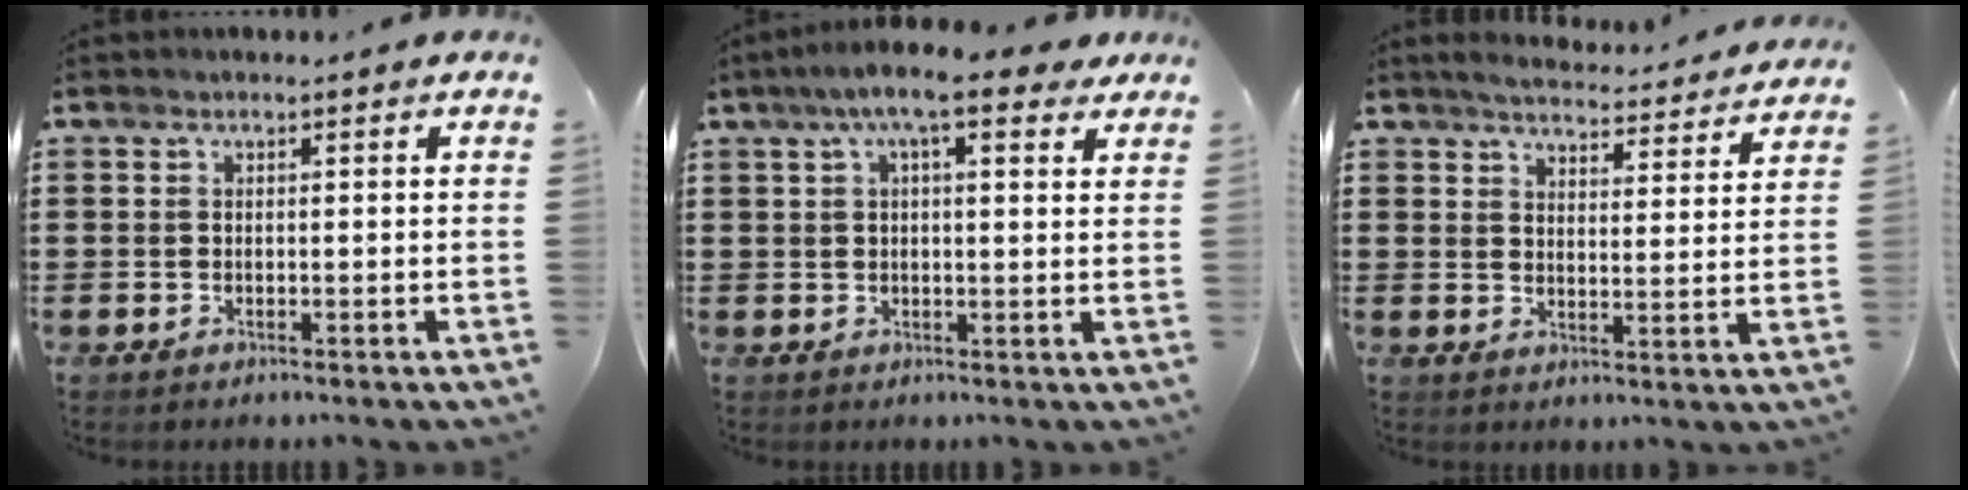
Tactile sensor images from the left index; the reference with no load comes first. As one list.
[{"total": 8.2, "force": [5.2, 1.4, 6.2], "torque": [-0.115, -0.001, 0.087]}, {"total": 4.1, "force": [4.1, -0.1, 0.7], "torque": [-0.034, -0.030, 0.068]}]